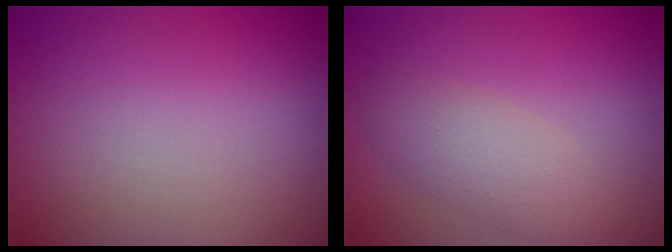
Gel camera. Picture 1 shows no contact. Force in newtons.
{"total": 2.8, "press": 2.8, "slide": 0.1}